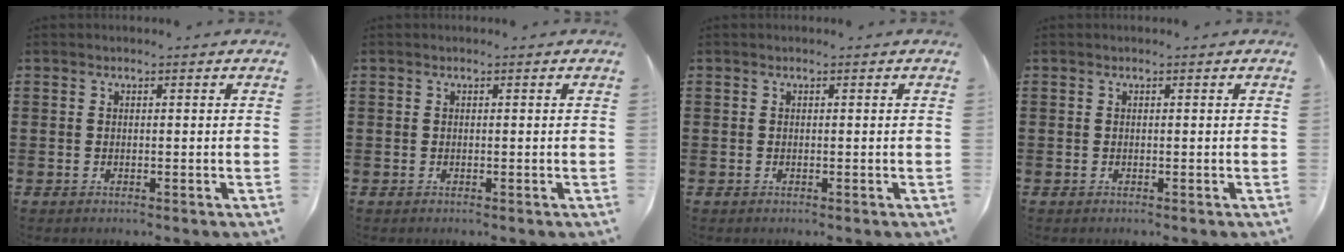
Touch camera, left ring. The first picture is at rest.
{"total": 0.0}
{"total": 0.0}
{"total": 0.0}